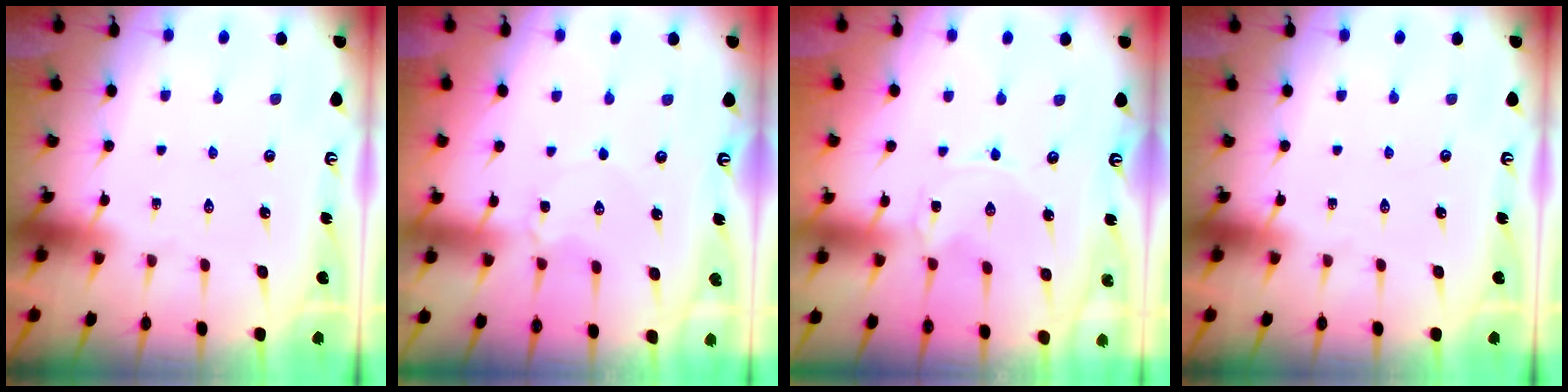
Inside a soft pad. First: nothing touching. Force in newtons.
{"total": 2.1, "press": 2.1, "slide": 0.2}
{"total": 0.0}
{"total": 0.0}